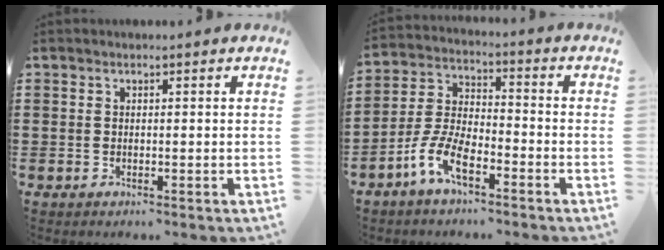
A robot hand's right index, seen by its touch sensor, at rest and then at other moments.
{"total": 7.1, "force": [-4.8, 2.5, 4.6], "torque": [-0.126, -0.006, -0.099]}